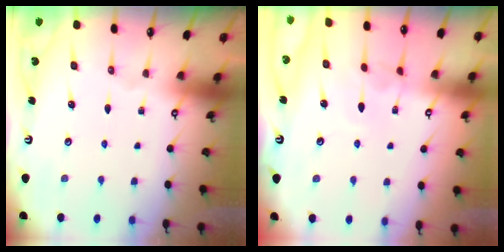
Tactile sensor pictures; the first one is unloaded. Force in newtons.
{"total": 2.2, "press": 2.2, "slide": 0.4}